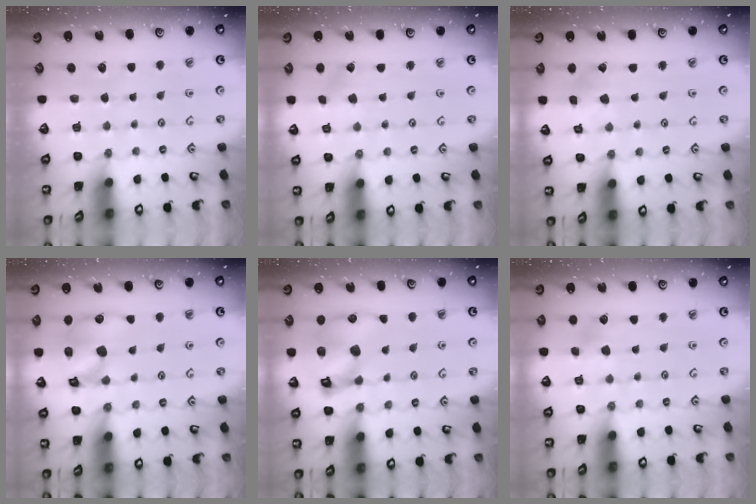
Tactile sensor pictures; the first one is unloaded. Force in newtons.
{"total": 1.4, "press": 1.4, "slide": 0.2}
{"total": 1.6, "press": 1.6, "slide": 0.0}
{"total": 13.0, "press": 12.8, "slide": 2.0}
{"total": 14.8, "press": 14.7, "slide": 2.0}
{"total": 4.4, "press": 4.4, "slide": 0.3}